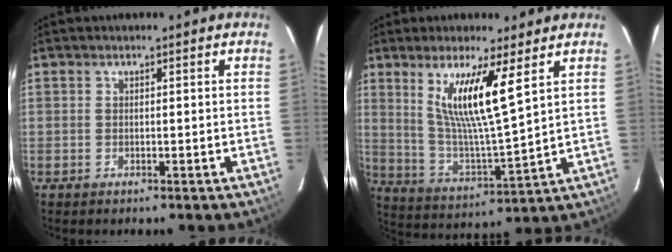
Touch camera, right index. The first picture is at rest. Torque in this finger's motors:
{"motor_torque": [0.27, 0.25, 0.35, 0.09]}